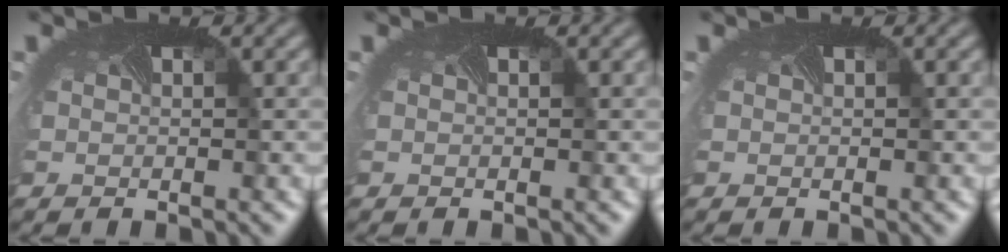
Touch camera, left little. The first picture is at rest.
{"total": 0.0}
{"total": 0.0}